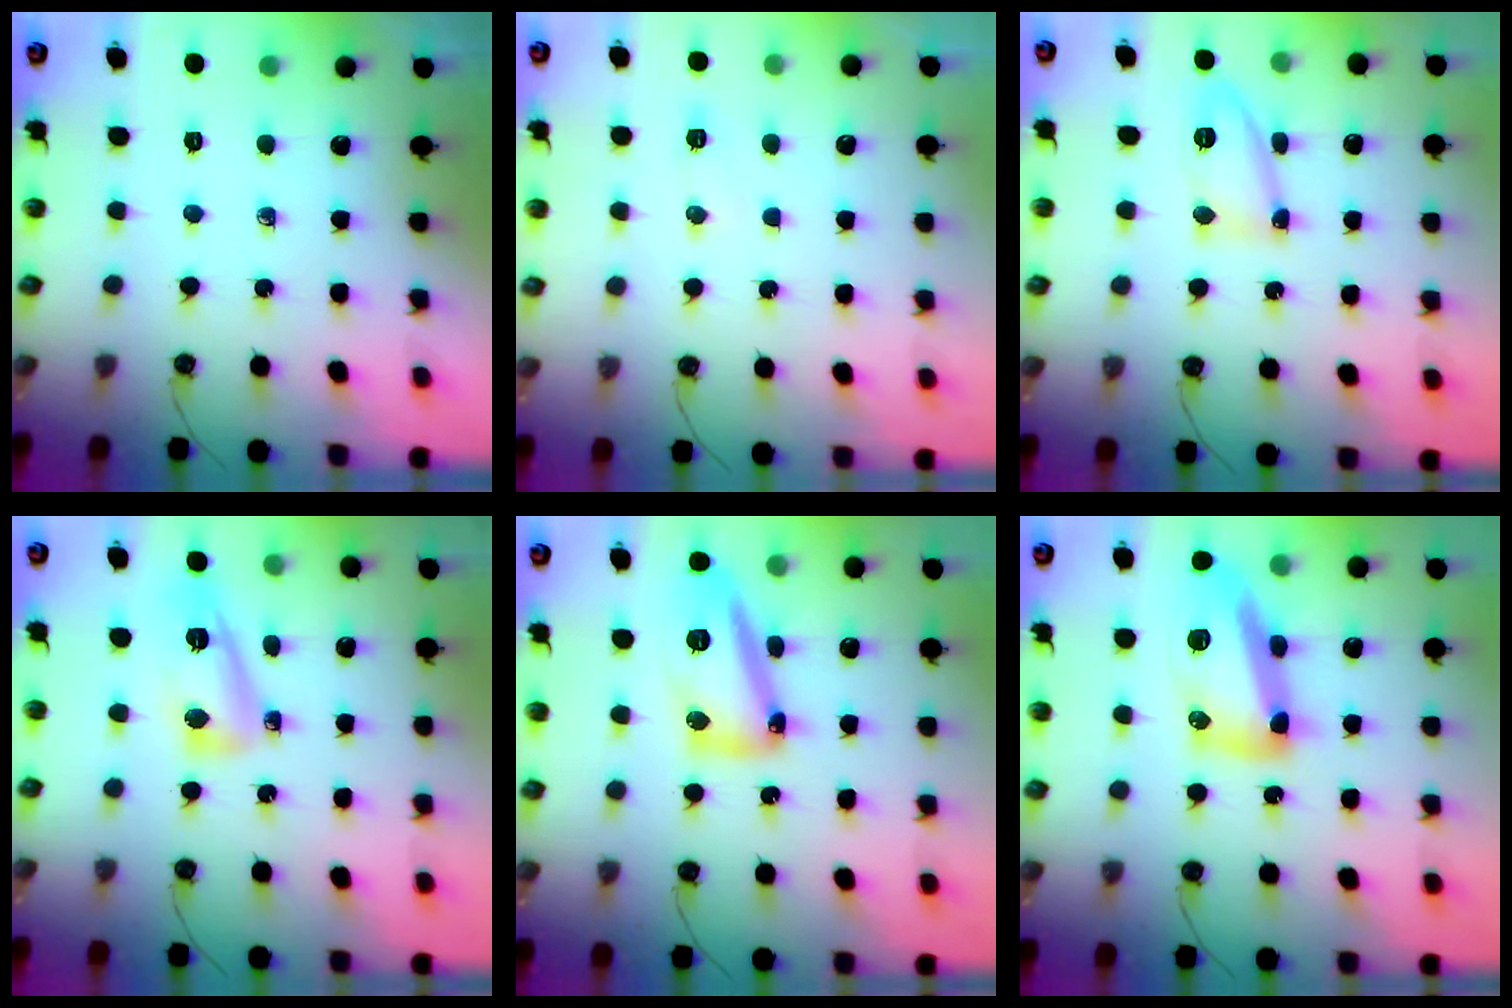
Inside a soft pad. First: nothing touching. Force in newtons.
{"total": 14.4, "press": 6.3, "slide": 12.9}
{"total": 9.9, "press": 9.6, "slide": 2.3}
{"total": 11.0, "press": 11.0, "slide": 1.2}
{"total": 14.9, "press": 14.8, "slide": 1.1}
{"total": 17.7, "press": 16.6, "slide": 6.0}